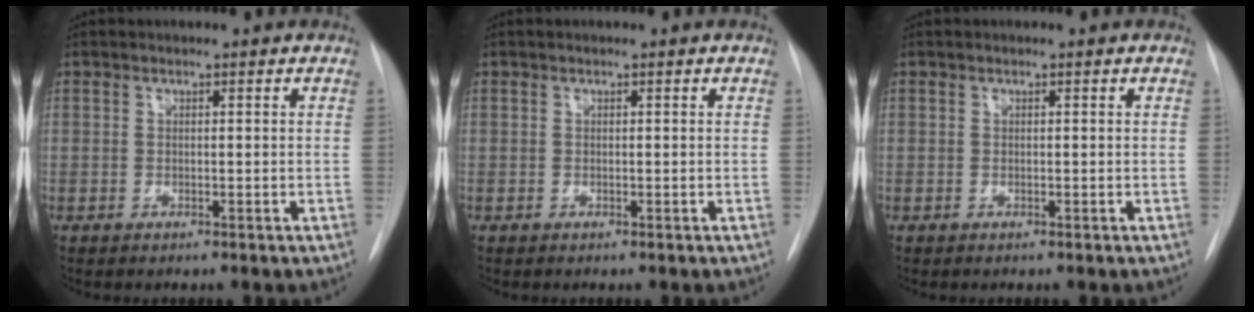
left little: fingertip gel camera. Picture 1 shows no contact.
{"total": 0.0}
{"total": 0.0}